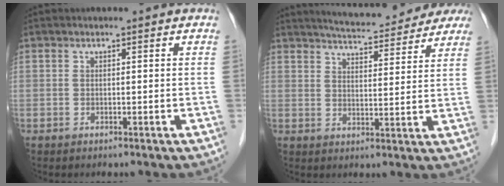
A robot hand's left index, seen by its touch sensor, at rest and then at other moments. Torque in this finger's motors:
{"motor_torque": [0.74, -0.99, 0.58, 0.11]}